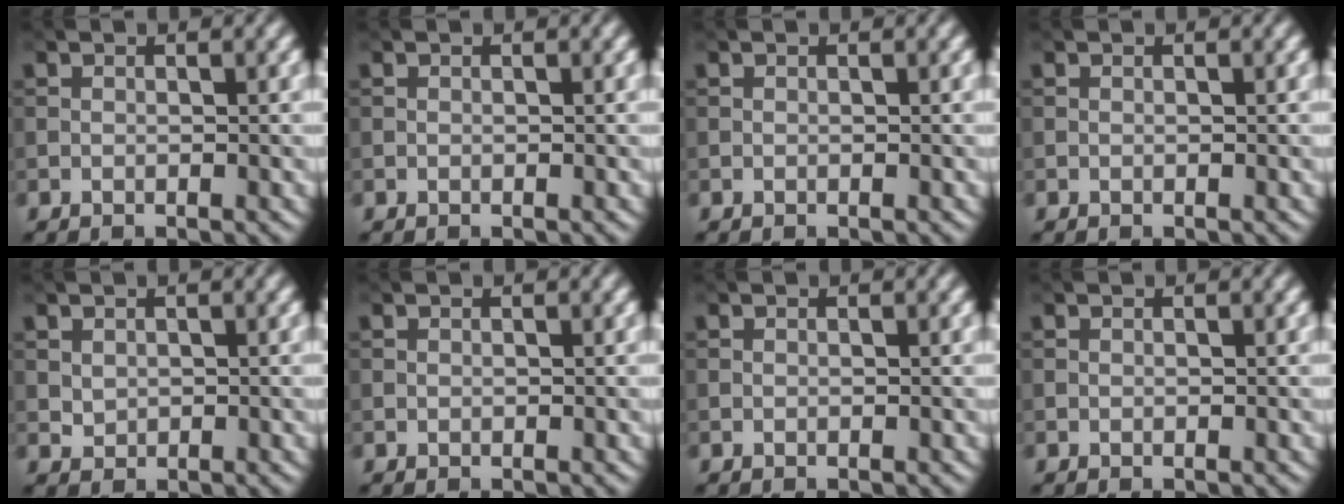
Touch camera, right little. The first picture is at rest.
{"total": 0.0}
{"total": 0.0}
{"total": 0.0}
{"total": 0.8, "force": [0.3, 0.7, 0.3], "torque": [-0.007, -0.003, 0.008]}
{"total": 0.0}
{"total": 0.0}
{"total": 0.0}